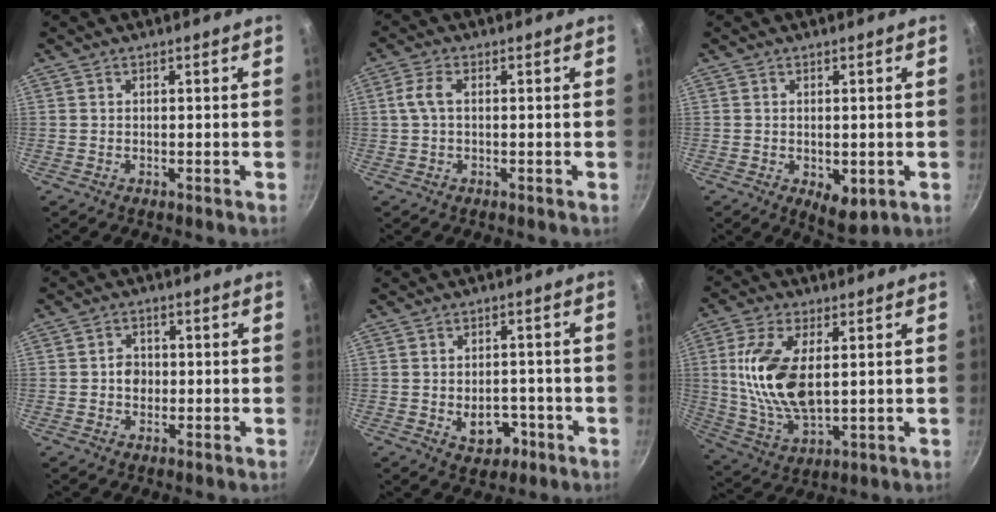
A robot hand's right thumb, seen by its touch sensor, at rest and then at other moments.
{"total": 3.6, "force": [0.3, 1.9, 3.0], "torque": [-0.074, 0.009, 0.004]}
{"total": 5.3, "force": [-1.3, 2.9, 4.3], "torque": [-0.053, -0.010, -0.007]}
{"total": 3.3, "force": [-0.3, 2.8, 1.8], "torque": [-0.011, 0.006, -0.010]}
{"total": 5.8, "force": [-2.0, 4.1, 3.7], "torque": [-0.028, 0.016, -0.020]}
{"total": 15.5, "force": [2.1, 7.7, 13.3], "torque": [-0.271, -0.013, 0.049]}